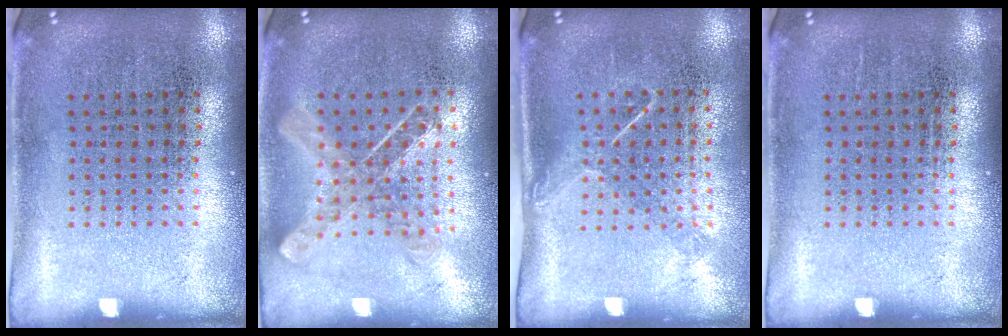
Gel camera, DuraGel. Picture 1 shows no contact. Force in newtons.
{"total": 1.0, "press": 1.0, "slide": 0.1}
{"total": 1.3, "press": 1.0, "slide": 0.9}
{"total": 0.0}